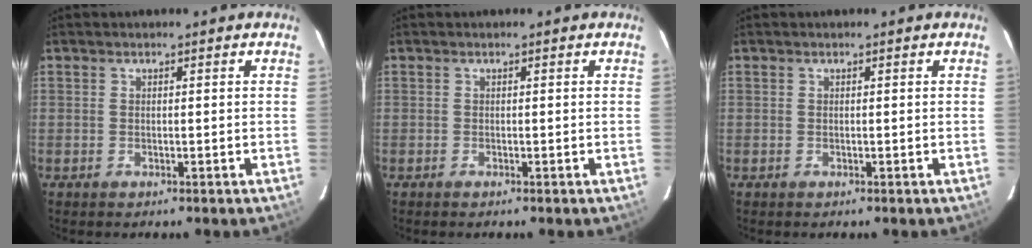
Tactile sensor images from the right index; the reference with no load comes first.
{"total": 0.0}
{"total": 0.0}